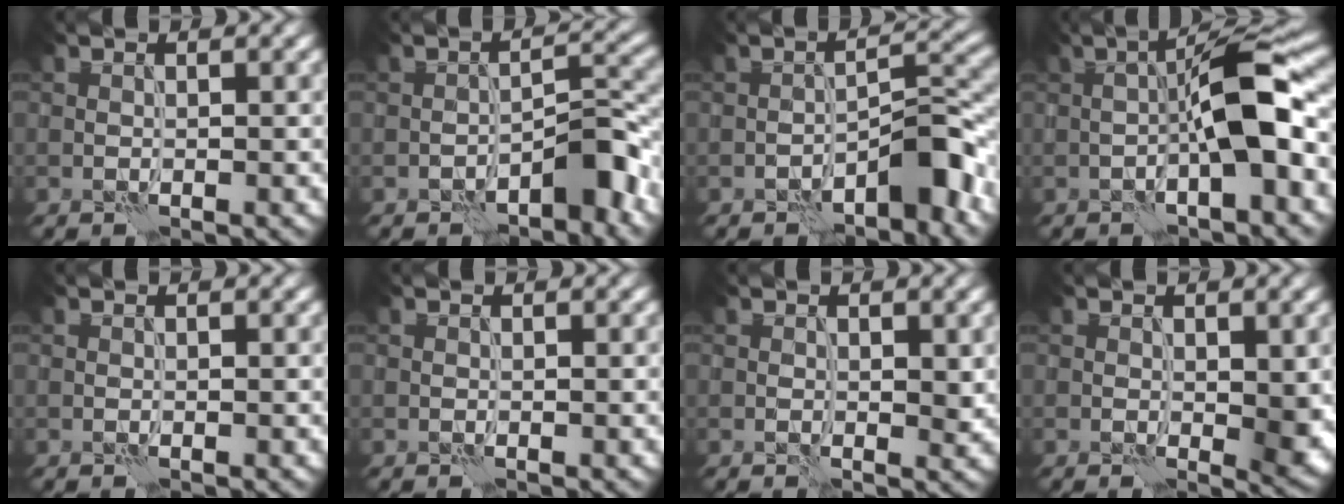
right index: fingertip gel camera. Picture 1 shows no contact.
{"total": 5.4, "force": [-3.5, 1.8, 3.6], "torque": [-0.044, 0.018, -0.056]}
{"total": 6.1, "force": [-4.0, 2.0, 4.2], "torque": [-0.051, 0.019, -0.065]}
{"total": 7.1, "force": [-1.2, 1.5, 6.8], "torque": [-0.107, 0.025, -0.022]}
{"total": 0.0}
{"total": 0.0}
{"total": 1.5, "force": [0.1, 1.0, 1.2], "torque": [-0.014, -0.004, 0.003]}
{"total": 2.4, "force": [0.0, 1.2, 2.1], "torque": [-0.028, -0.006, 0.004]}